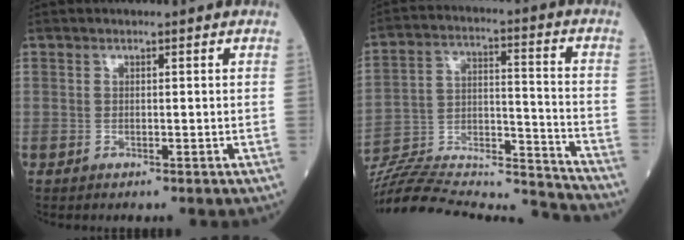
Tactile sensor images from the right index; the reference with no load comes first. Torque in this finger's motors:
{"motor_torque": [-1.09, -1.05, -1.05, -0.21]}